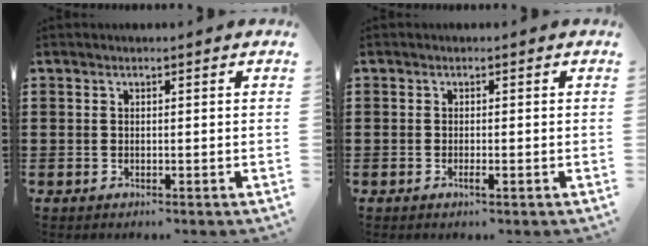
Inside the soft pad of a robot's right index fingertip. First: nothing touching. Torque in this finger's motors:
{"motor_torque": [0.30, 0.00, 0.06, 0.01]}